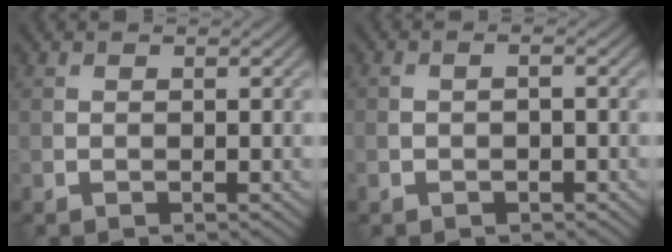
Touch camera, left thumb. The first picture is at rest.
{"total": 1.6, "force": [-0.7, 0.9, 1.1], "torque": [-0.027, -0.001, -0.014]}